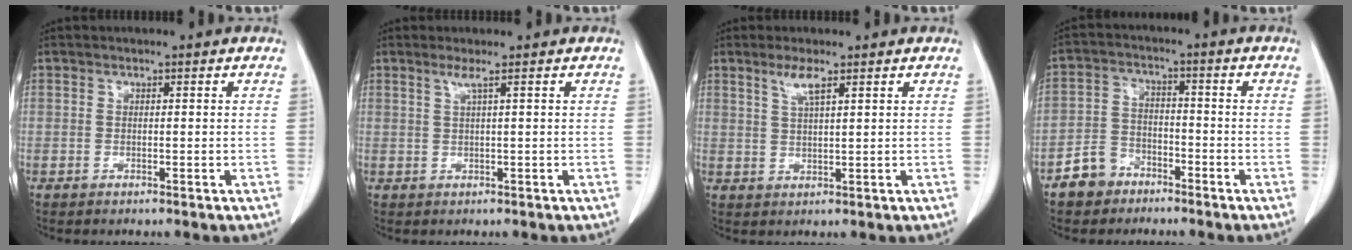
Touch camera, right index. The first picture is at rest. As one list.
[{"total": 1.5, "force": [0.8, -0.5, 1.2], "torque": [-0.032, 0.000, 0.019]}, {"total": 3.1, "force": [1.9, 0.1, 2.5], "torque": [-0.055, 0.000, 0.041]}, {"total": 5.8, "force": [-4.1, 3.9, 1.1], "torque": [-0.024, 0.011, -0.075]}]